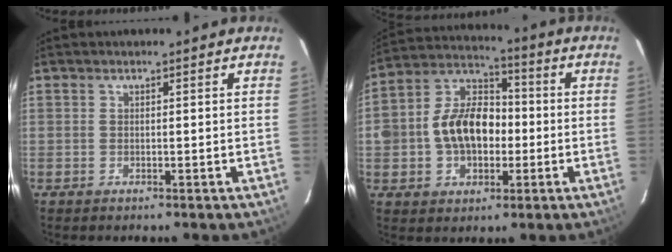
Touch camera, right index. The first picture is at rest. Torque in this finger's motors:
{"motor_torque": [0.71, -0.31, 0.43, 0.17]}